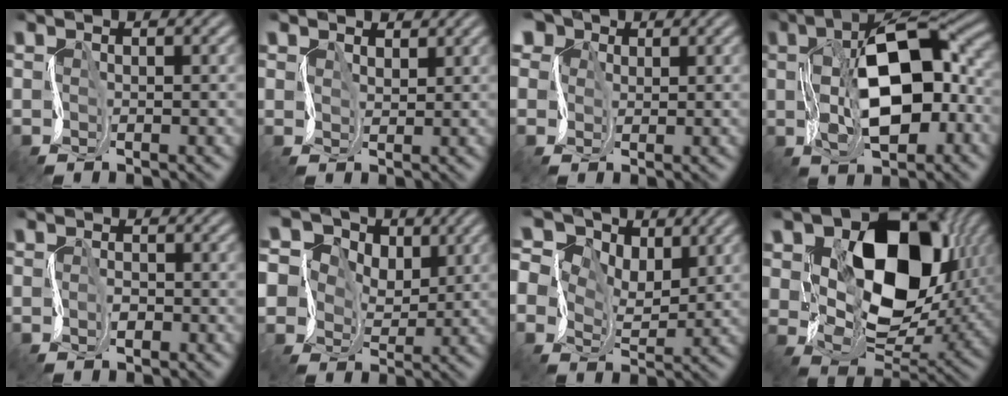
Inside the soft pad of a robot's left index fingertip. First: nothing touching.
{"total": 2.8, "force": [2.0, 1.9, 0.6], "torque": [-0.030, 0.009, 0.025]}
{"total": 9.0, "force": [4.2, 6.8, 4.2], "torque": [-0.081, 0.041, 0.032]}
{"total": 10.8, "force": [0.7, 5.3, 9.4], "torque": [-0.152, 0.017, 0.005]}
{"total": 1.1, "force": [-0.4, 1.0, 0.2], "torque": [-0.003, 0.004, -0.014]}
{"total": 10.2, "force": [4.0, 8.2, 4.6], "torque": [-0.108, 0.035, 0.046]}
{"total": 7.8, "force": [3.3, 5.5, 4.5], "torque": [-0.108, 0.020, 0.045]}
{"total": 12.4, "force": [3.1, 8.4, 8.6], "torque": [-0.147, -0.002, 0.060]}